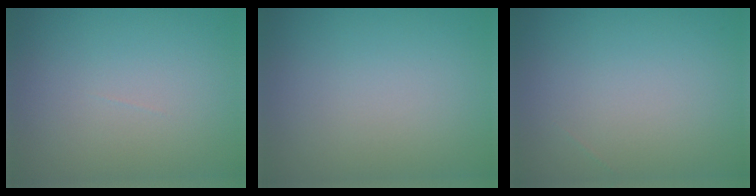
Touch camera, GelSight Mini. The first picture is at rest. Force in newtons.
{"total": 0.0}
{"total": 0.0}